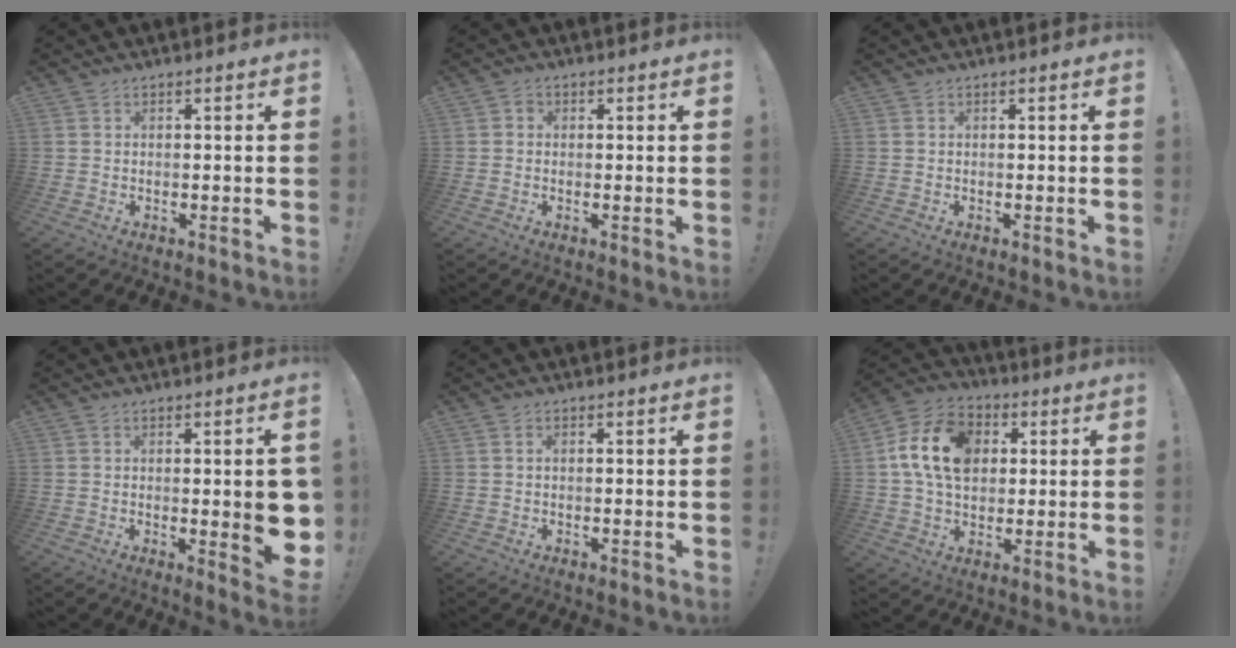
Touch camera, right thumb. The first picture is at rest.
{"total": 1.0, "force": [-0.1, 0.9, 0.5], "torque": [-0.001, 0.001, -0.004]}
{"total": 0.0}
{"total": 8.0, "force": [0.2, 2.0, 7.8], "torque": [-0.085, -0.015, 0.006]}
{"total": 0.6, "force": [0.2, 0.4, 0.4], "torque": [-0.010, 0.001, 0.003]}
{"total": 16.4, "force": [3.6, 12.5, 10.0], "torque": [-0.161, 0.001, 0.071]}